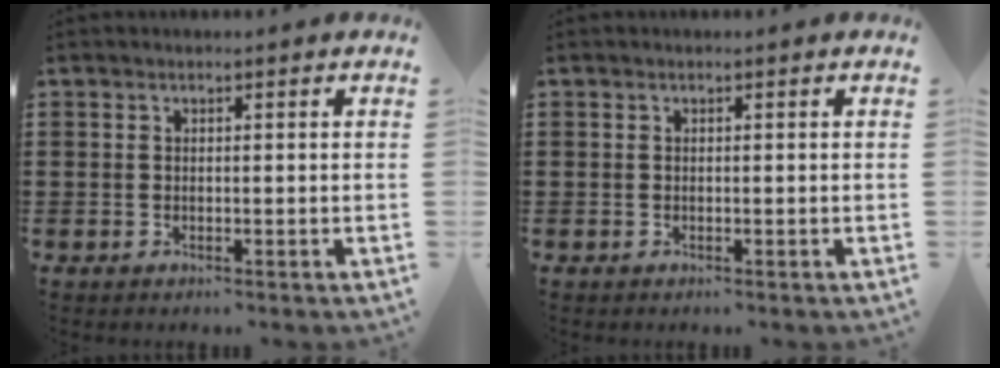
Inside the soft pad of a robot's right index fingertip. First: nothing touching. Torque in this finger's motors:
{"motor_torque": [2.14, 0.00, 0.00, 0.01]}